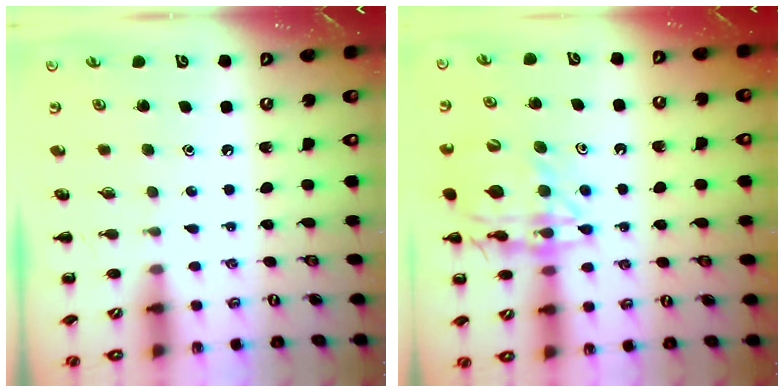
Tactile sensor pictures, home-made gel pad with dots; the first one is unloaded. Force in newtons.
{"total": 17.9, "press": 17.7, "slide": 2.8}